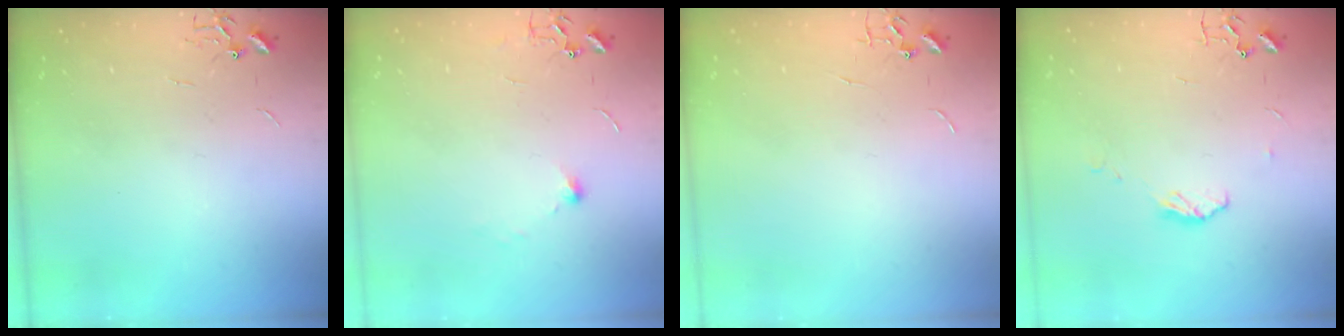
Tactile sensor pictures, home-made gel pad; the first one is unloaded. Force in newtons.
{"total": 5.5, "press": 5.5, "slide": 0.8}
{"total": 0.0}
{"total": 5.7, "press": 5.7, "slide": 0.4}